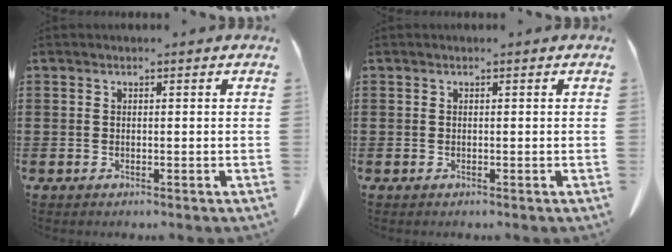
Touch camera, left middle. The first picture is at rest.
{"total": 0.0}